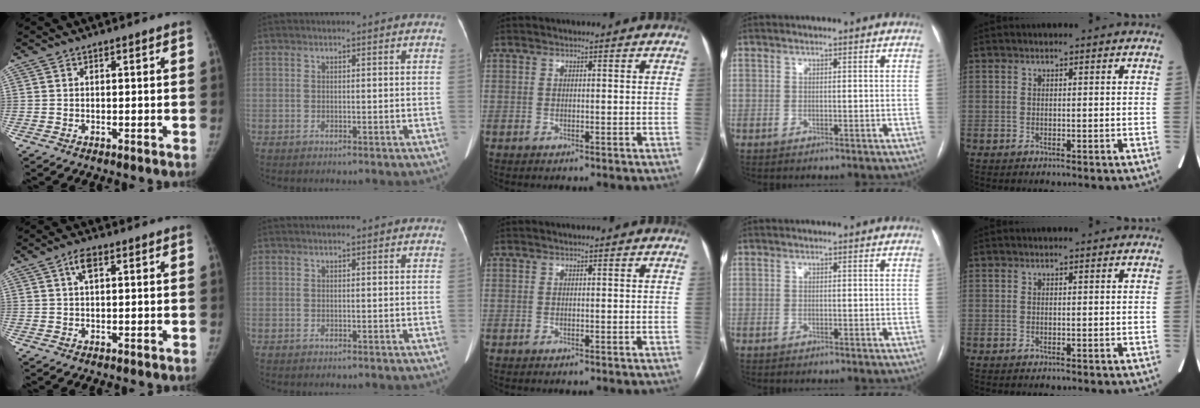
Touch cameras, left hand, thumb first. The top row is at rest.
{"thumb": {"total": 3.0, "force": [1.2, 1.4, 2.4], "torque": [-0.043, 0.006, 0.021]}, "index": {"total": 0.5, "force": [0.5, 0.1, 0.1], "torque": [-0.004, 0.001, 0.001]}}